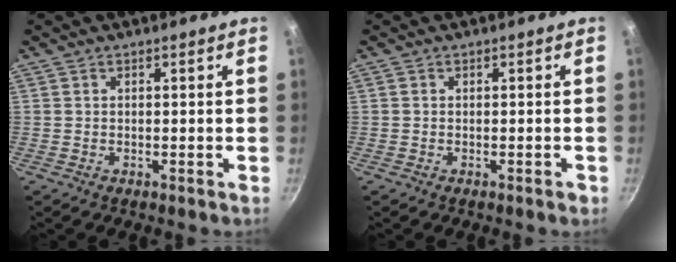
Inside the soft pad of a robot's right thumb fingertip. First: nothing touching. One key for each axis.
{"total": 0.8, "fx": -0.4, "fy": 0.3, "fz": 0.6, "tx": -0.009, "ty": 0.006, "tz": -0.008}